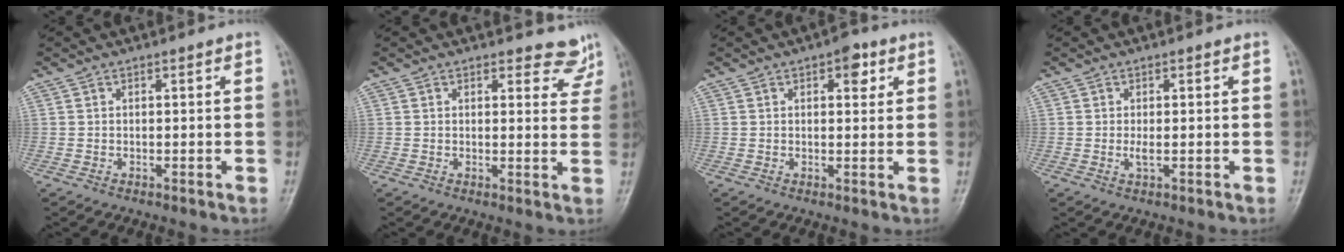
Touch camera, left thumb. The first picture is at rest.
{"total": 4.9, "force": [4.5, 2.0, 0.2], "torque": [0.030, -0.033, 0.035]}
{"total": 4.0, "force": [1.9, 2.1, 2.8], "torque": [-0.021, -0.002, 0.020]}
{"total": 1.4, "force": [-0.2, 0.3, 1.3], "torque": [-0.029, -0.004, -0.003]}